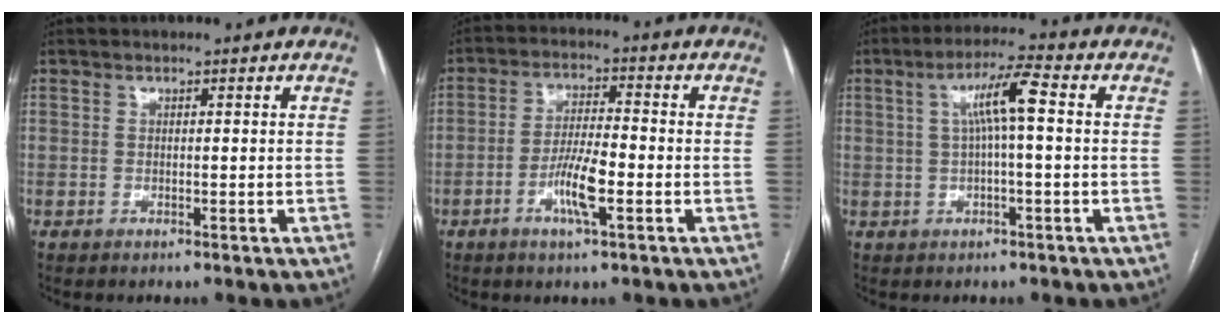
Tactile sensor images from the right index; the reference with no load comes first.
{"total": 7.0, "force": [-2.6, 1.0, 6.4], "torque": [-0.124, -0.001, -0.049]}
{"total": 6.6, "force": [1.0, 0.3, 6.6], "torque": [-0.118, 0.019, 0.016]}